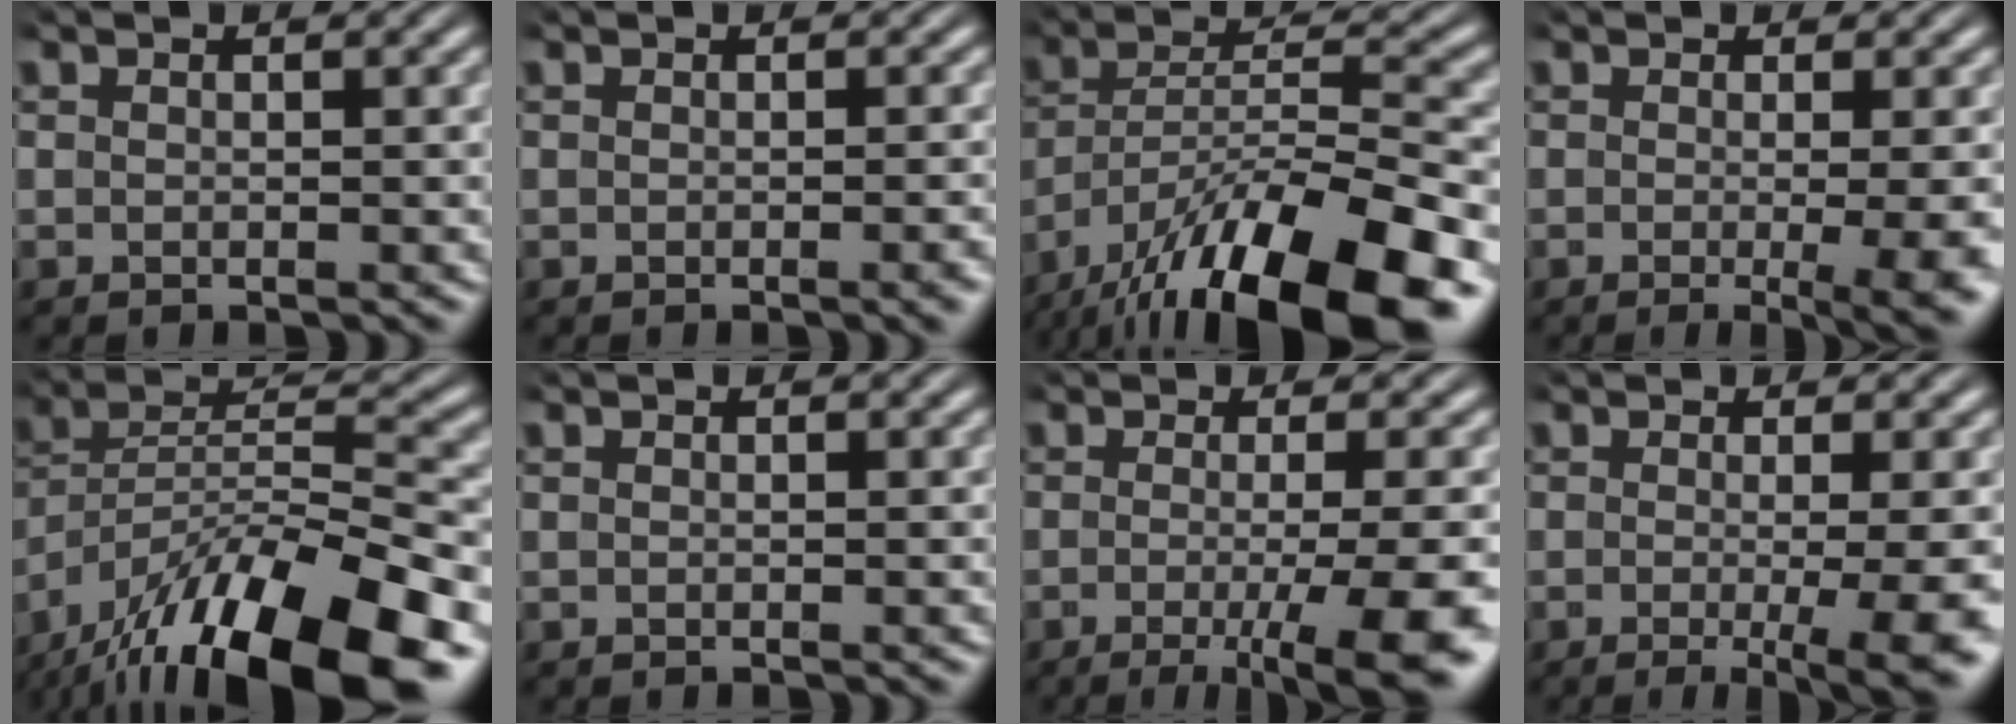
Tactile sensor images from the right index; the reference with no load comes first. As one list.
[{"total": 0.6, "force": [-0.3, 0.0, 0.5], "torque": [-0.004, 0.005, -0.007]}, {"total": 11.0, "force": [-4.6, 4.8, 8.8], "torque": [-0.158, -0.024, -0.055]}, {"total": 5.7, "force": [-2.5, 1.2, 4.9], "torque": [-0.051, -0.011, -0.035]}, {"total": 12.0, "force": [-4.6, 6.4, 9.1], "torque": [-0.164, -0.020, -0.059]}, {"total": 0.0}, {"total": 7.7, "force": [-3.8, 1.7, 6.4], "torque": [-0.076, -0.017, -0.050]}, {"total": 6.8, "force": [-3.4, 1.4, 5.7], "torque": [-0.062, -0.015, -0.046]}]